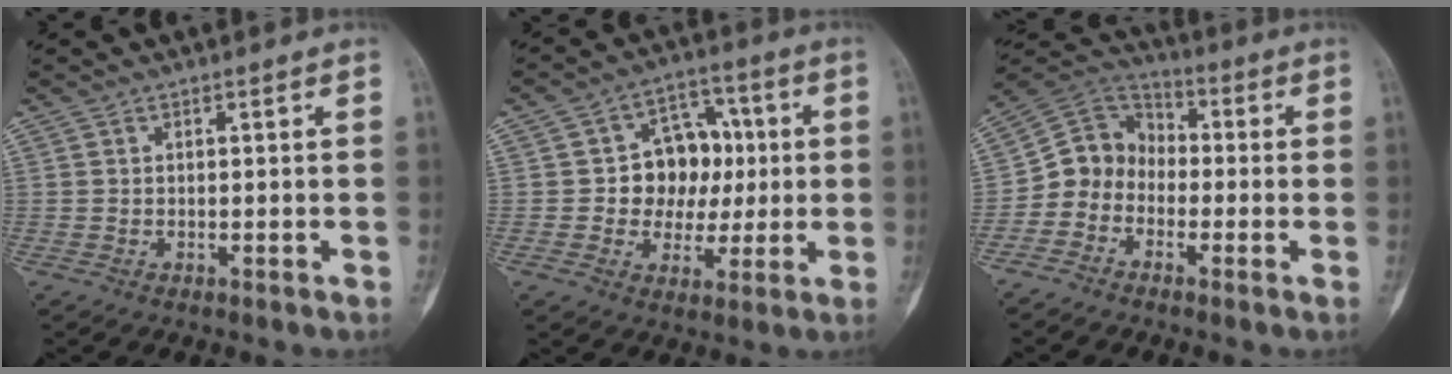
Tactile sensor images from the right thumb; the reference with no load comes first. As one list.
[{"total": 11.7, "force": [0.5, 9.6, 6.8], "torque": [-0.039, 0.022, 0.007]}, {"total": 8.9, "force": [-2.8, 7.7, 3.3], "torque": [-0.036, 0.060, -0.072]}]